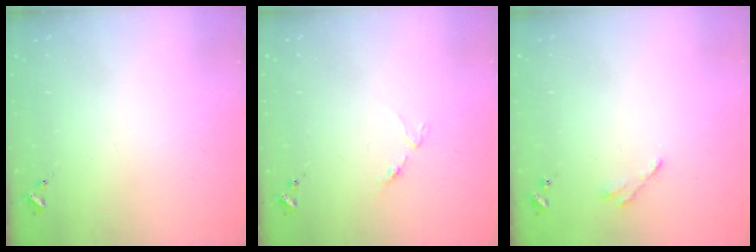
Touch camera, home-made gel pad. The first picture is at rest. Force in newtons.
{"total": 3.0, "press": 2.9, "slide": 0.4}
{"total": 2.8, "press": 2.8, "slide": 0.3}